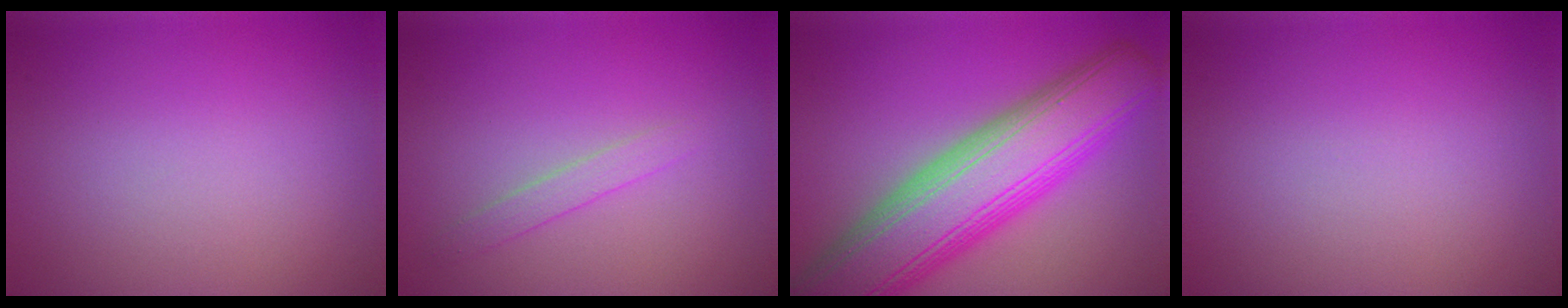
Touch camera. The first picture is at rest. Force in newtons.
{"total": 1.2, "press": 1.2, "slide": 0.1}
{"total": 11.3, "press": 11.3, "slide": 0.6}
{"total": 0.0}